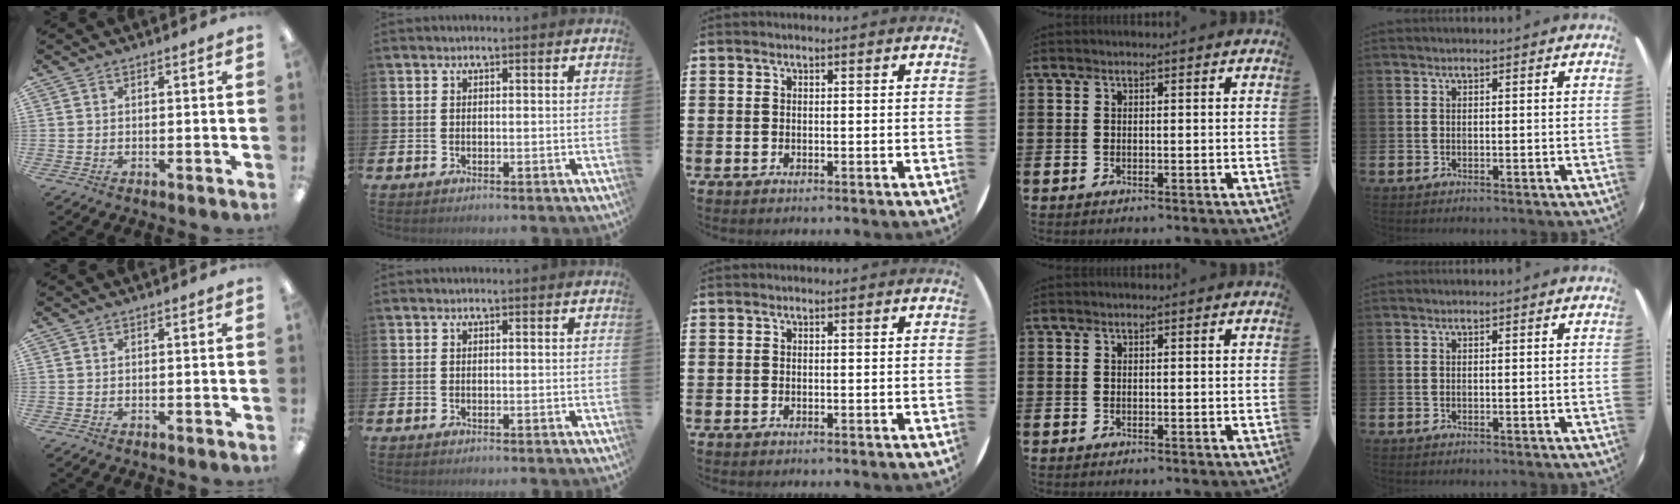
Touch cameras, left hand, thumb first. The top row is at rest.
{}